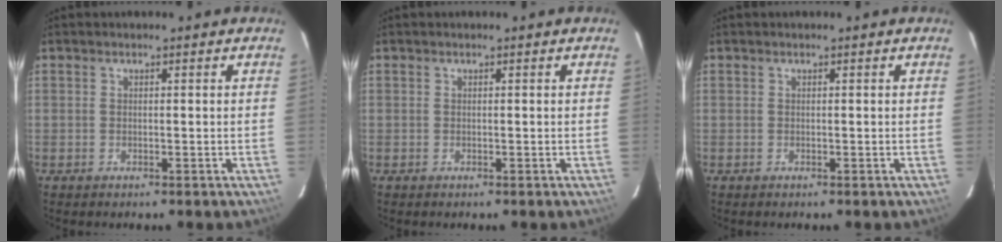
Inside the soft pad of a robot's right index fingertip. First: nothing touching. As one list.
[{"total": 0.0}, {"total": 0.0}]